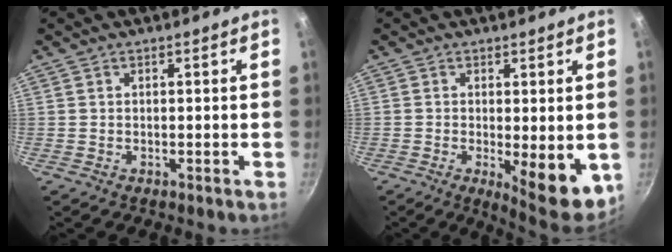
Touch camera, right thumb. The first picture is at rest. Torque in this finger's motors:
{"motor_torque": [-0.31, 0.58, 0.25, 0.25, 0.06]}